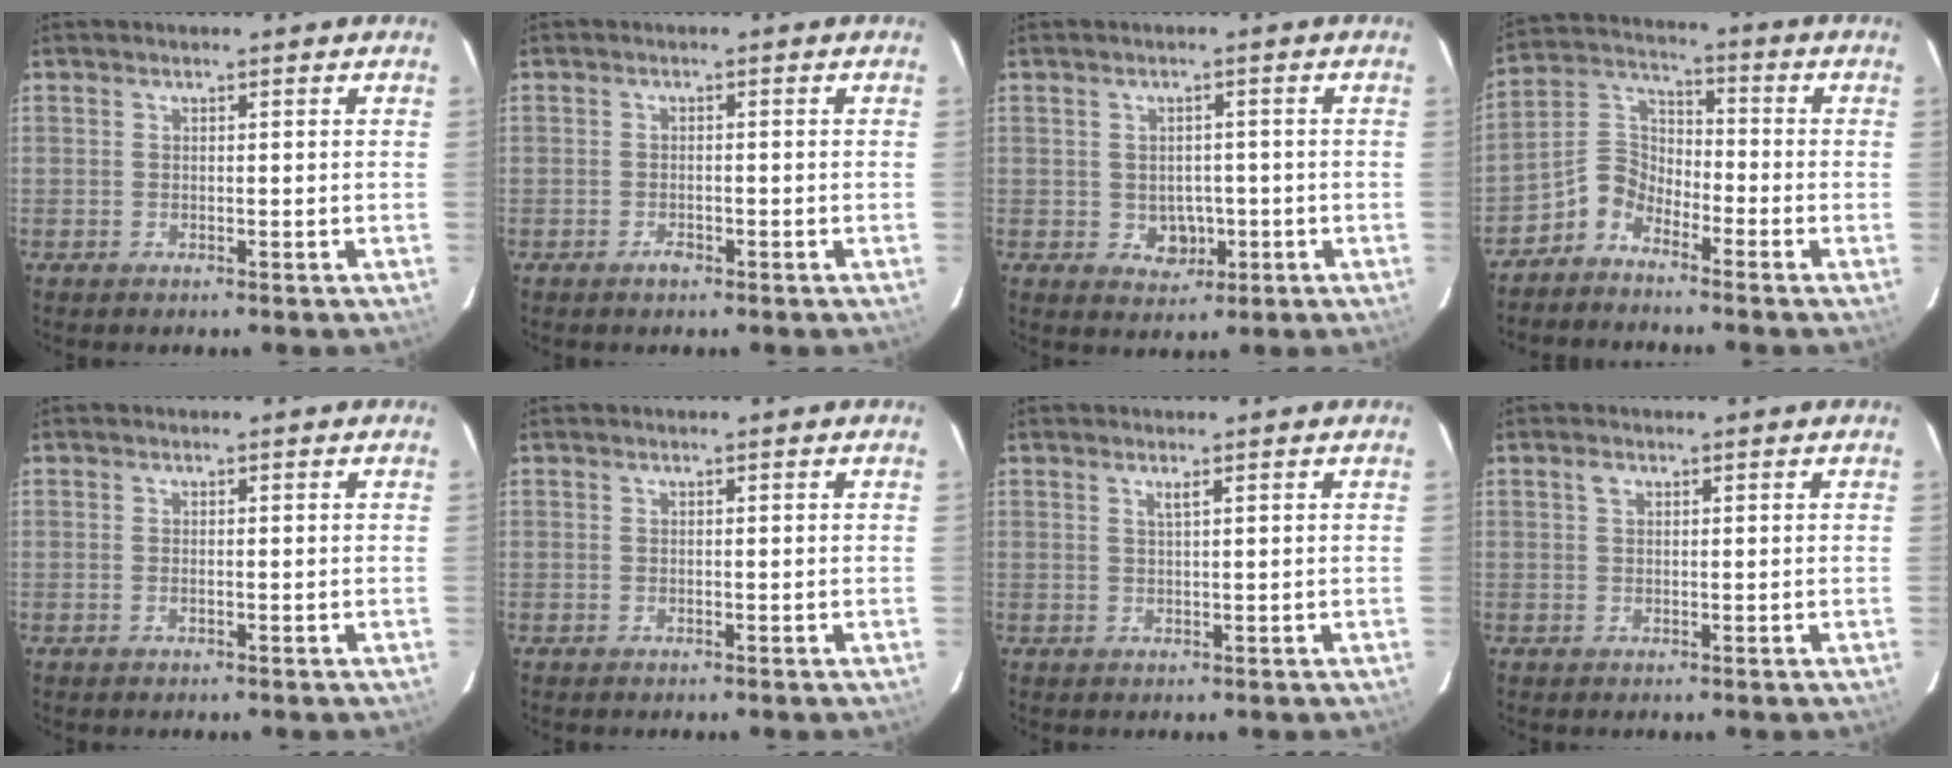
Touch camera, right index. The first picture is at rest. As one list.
[{"total": 1.6, "force": [-1.2, 0.8, 0.7], "torque": [-0.013, 0.000, -0.018]}, {"total": 4.3, "force": [-0.9, 3.8, 1.7], "torque": [-0.034, 0.005, 0.003]}, {"total": 6.1, "force": [-4.5, 3.5, 2.1], "torque": [-0.047, 0.030, -0.106]}, {"total": 0.5, "force": [-0.3, 0.0, 0.5], "torque": [-0.010, 0.001, -0.005]}, {"total": 0.0}, {"total": 1.1, "force": [0.6, -0.1, 0.9], "torque": [-0.016, 0.001, 0.011]}, {"total": 1.2, "force": [0.5, 0.8, 0.7], "torque": [-0.016, 0.005, 0.009]}]